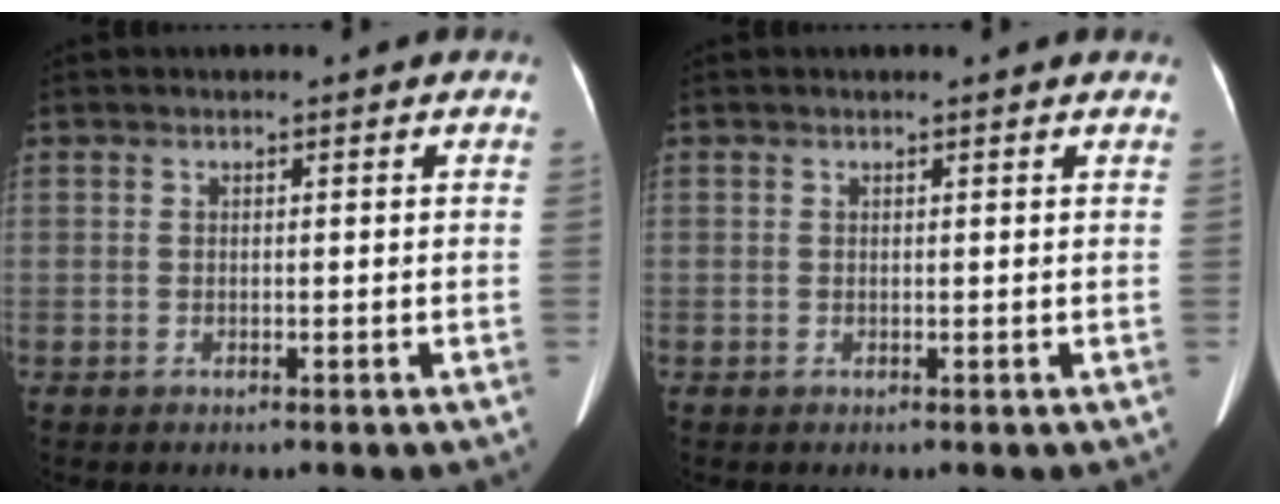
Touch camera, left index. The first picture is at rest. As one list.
[{"total": 0.8, "force": [0.7, 0.3, 0.1], "torque": [-0.009, 0.009, 0.000]}]